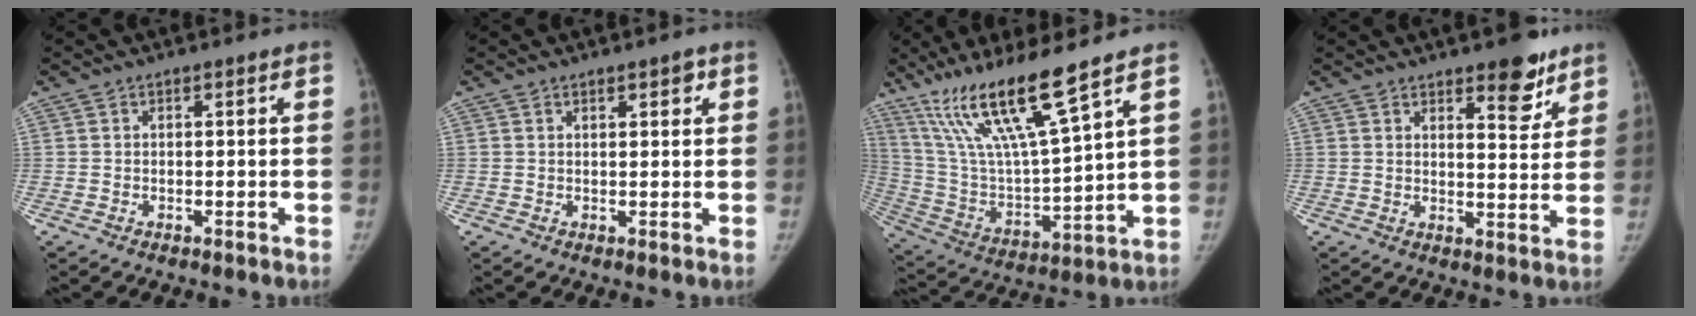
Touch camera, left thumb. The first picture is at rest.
{"total": 2.0, "force": [1.1, 0.8, 1.5], "torque": [-0.011, -0.004, 0.016]}
{"total": 18.4, "force": [12.3, 1.7, 13.6], "torque": [-0.243, -0.062, 0.239]}
{"total": 8.1, "force": [5.6, 3.0, 5.0], "torque": [-0.038, -0.037, 0.077]}